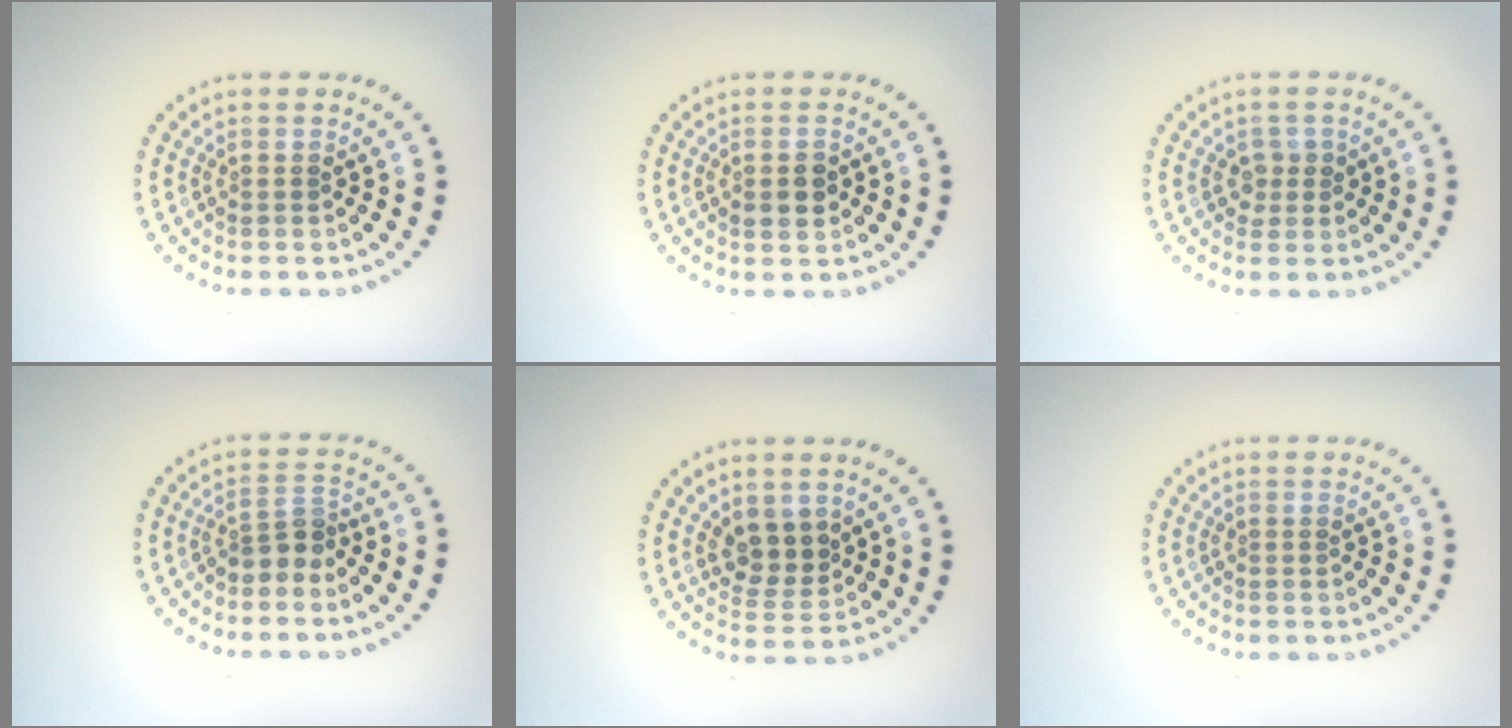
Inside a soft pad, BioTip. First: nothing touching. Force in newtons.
{"total": 1.8, "press": 1.8, "slide": 0.1}
{"total": 1.4, "press": 1.3, "slide": 0.6}
{"total": 2.4, "press": 1.8, "slide": 1.6}
{"total": 2.9, "press": 2.5, "slide": 1.3}
{"total": 0.0}